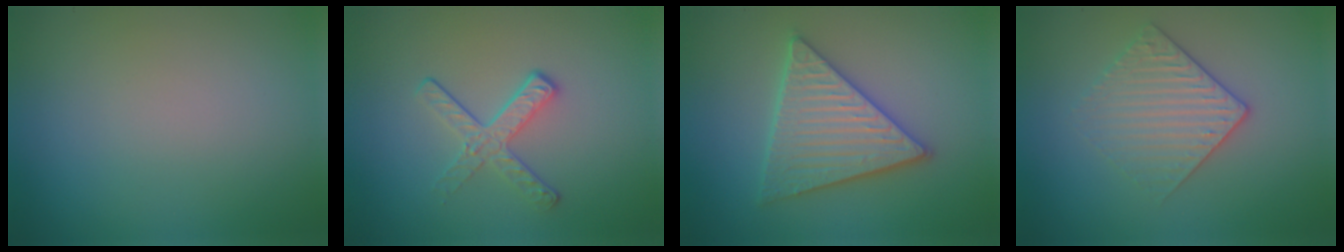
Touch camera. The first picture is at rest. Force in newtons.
{"total": 2.4, "press": 1.7, "slide": 1.7}
{"total": 5.6, "press": 5.5, "slide": 0.7}
{"total": 3.1, "press": 2.8, "slide": 1.3}